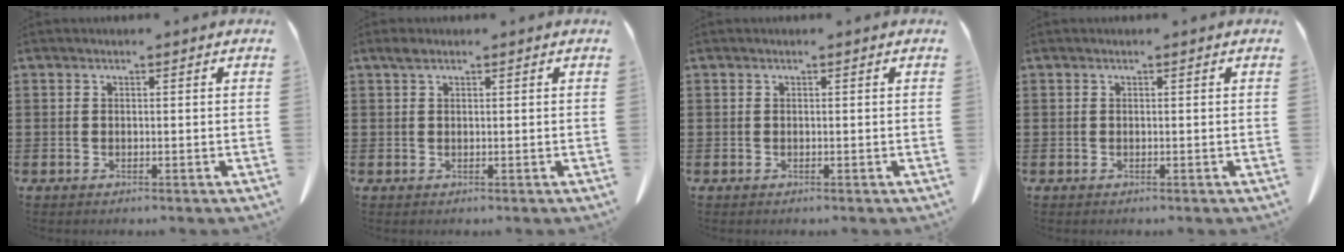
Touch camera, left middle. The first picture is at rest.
{"total": 1.0, "force": [0.6, 0.5, 0.6], "torque": [-0.017, 0.002, 0.012]}
{"total": 0.0}
{"total": 0.0}